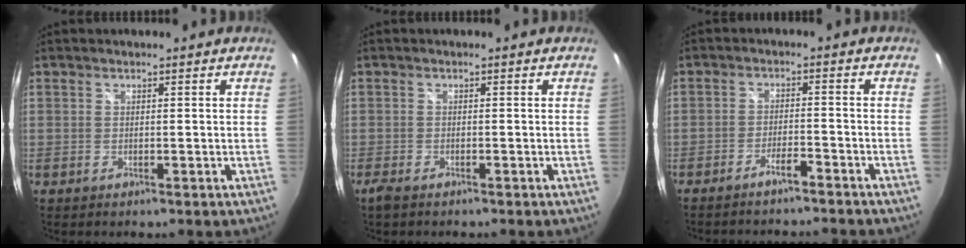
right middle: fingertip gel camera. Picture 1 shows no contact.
{"total": 2.2, "force": [-1.7, 0.6, 1.2], "torque": [-0.028, -0.005, -0.033]}
{"total": 4.6, "force": [-4.3, 0.0, 1.6], "torque": [-0.049, 0.001, -0.068]}